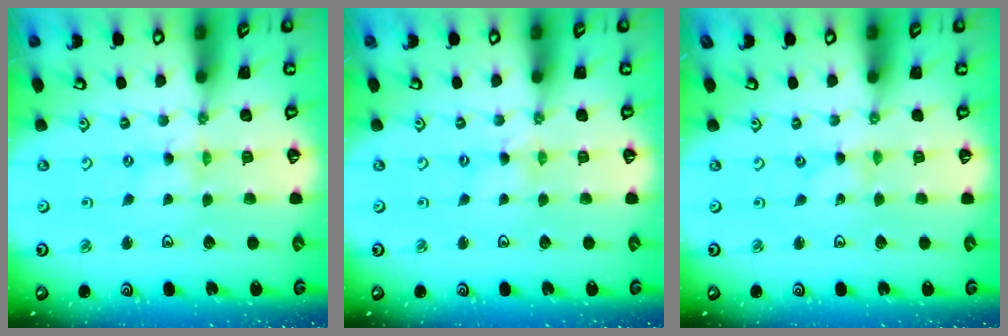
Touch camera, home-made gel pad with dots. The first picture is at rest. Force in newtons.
{"total": 1.2, "press": 1.2, "slide": 0.2}
{"total": 0.0}